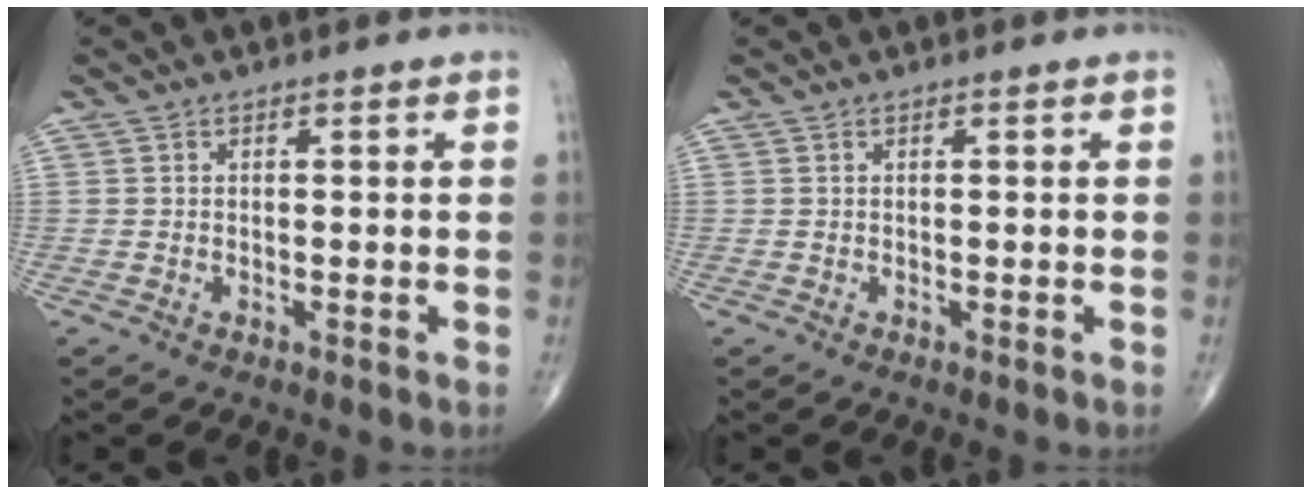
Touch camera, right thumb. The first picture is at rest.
{"total": 0.0}